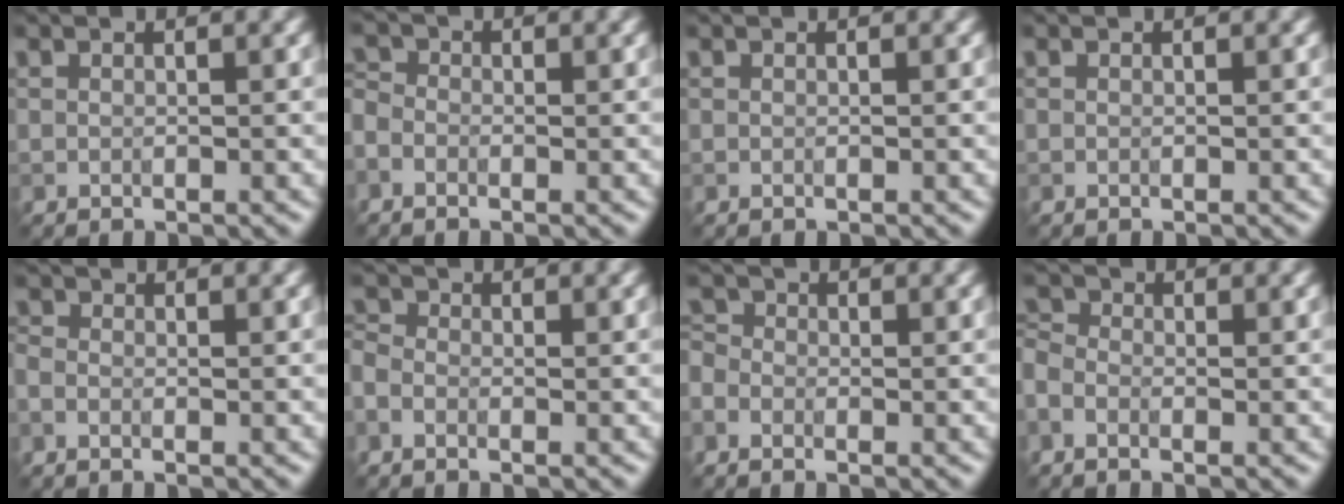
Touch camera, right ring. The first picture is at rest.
{"total": 1.6, "force": [-0.8, 1.2, 0.8], "torque": [-0.019, 0.002, -0.024]}
{"total": 0.0}
{"total": 0.0}
{"total": 1.0, "force": [-0.5, 0.6, 0.6], "torque": [-0.021, -0.005, -0.014]}
{"total": 1.7, "force": [-0.8, 1.1, 1.0], "torque": [-0.029, -0.001, -0.025]}
{"total": 1.8, "force": [-0.9, 1.3, 0.8], "torque": [-0.015, 0.004, -0.024]}
{"total": 2.0, "force": [-1.0, 1.3, 1.2], "torque": [-0.035, 0.001, -0.026]}